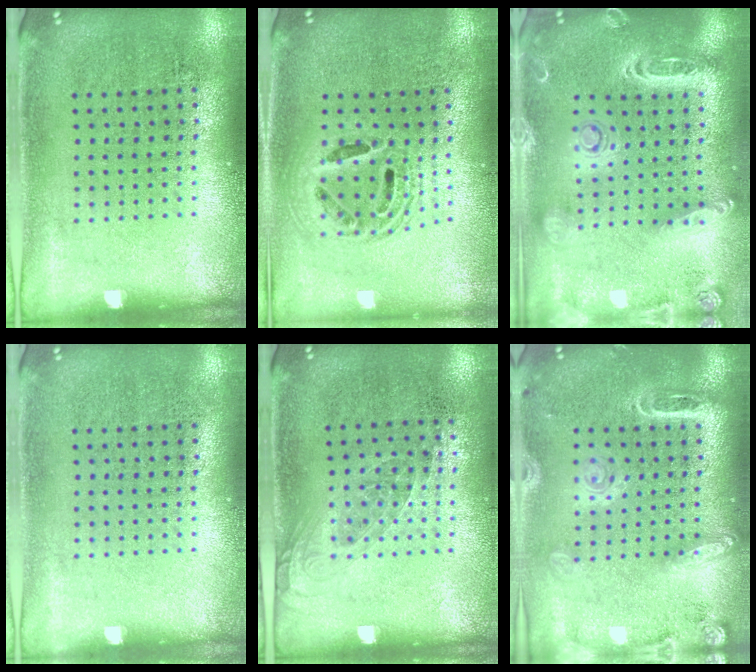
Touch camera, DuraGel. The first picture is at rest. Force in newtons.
{"total": 1.7, "press": 1.4, "slide": 1.0}
{"total": 2.5, "press": 2.3, "slide": 1.1}
{"total": 0.0}
{"total": 1.0, "press": 0.9, "slide": 0.6}
{"total": 2.0, "press": 1.8, "slide": 1.1}